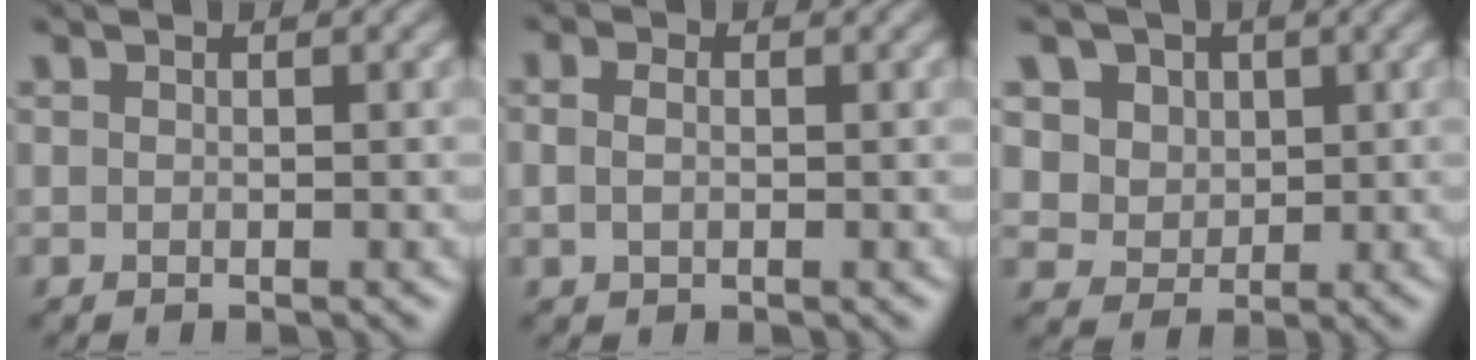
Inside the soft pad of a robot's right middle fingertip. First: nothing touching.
{"total": 1.9, "force": [0.4, 1.4, 1.2], "torque": [-0.026, 0.004, -0.001]}
{"total": 6.5, "force": [3.2, 5.1, 2.5], "torque": [-0.056, 0.001, 0.047]}